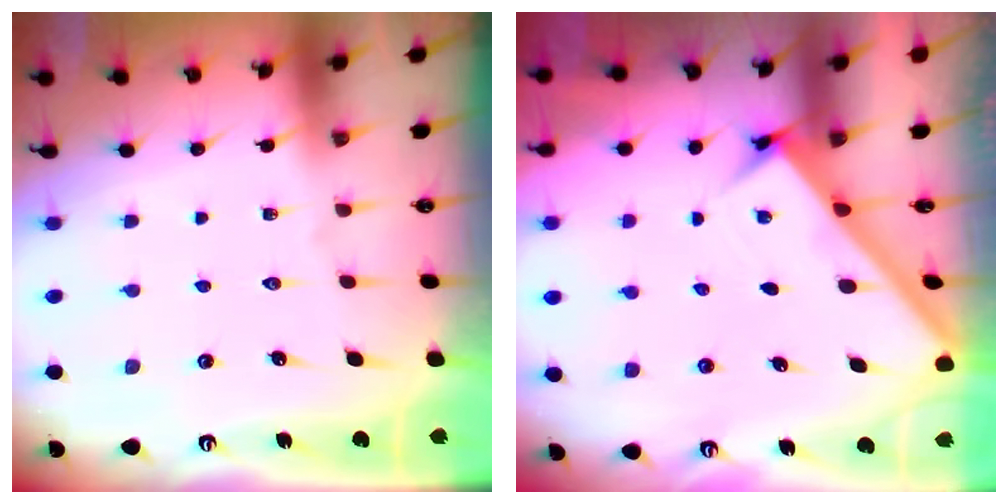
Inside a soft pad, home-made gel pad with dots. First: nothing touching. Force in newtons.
{"total": 2.7, "press": 2.6, "slide": 0.4}